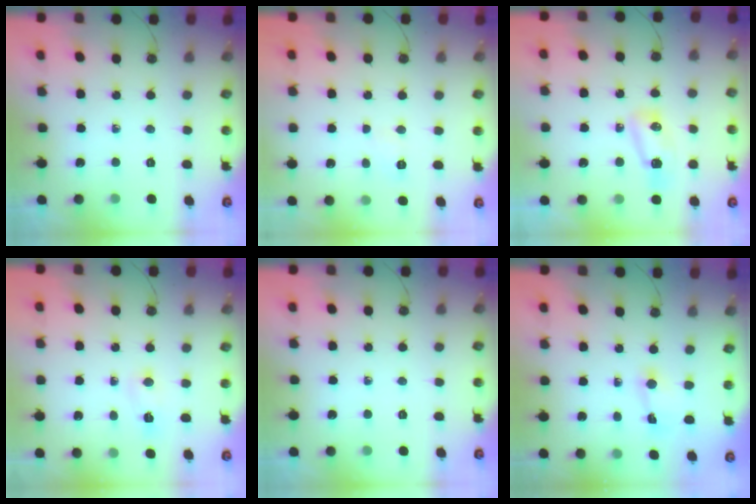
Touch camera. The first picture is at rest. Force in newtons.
{"total": 2.9, "press": 2.8, "slide": 0.7}
{"total": 7.3, "press": 7.2, "slide": 0.7}
{"total": 4.9, "press": 3.8, "slide": 3.1}
{"total": 0.0}
{"total": 1.5, "press": 1.5, "slide": 0.2}